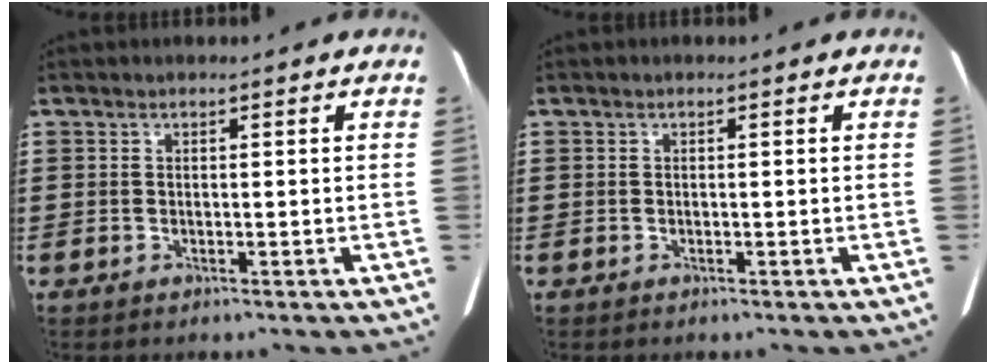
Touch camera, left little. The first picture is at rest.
{"total": 0.0}